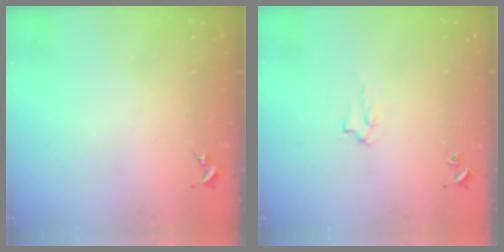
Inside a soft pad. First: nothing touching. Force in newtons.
{"total": 1.4, "press": 1.4, "slide": 0.2}